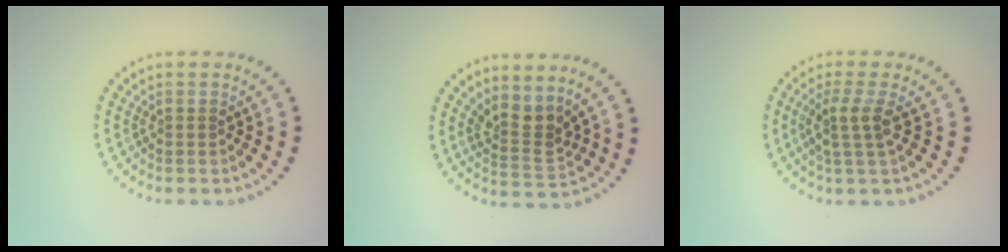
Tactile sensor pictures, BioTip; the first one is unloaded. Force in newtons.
{"total": 2.7, "press": 2.1, "slide": 1.8}
{"total": 2.6, "press": 2.0, "slide": 1.7}